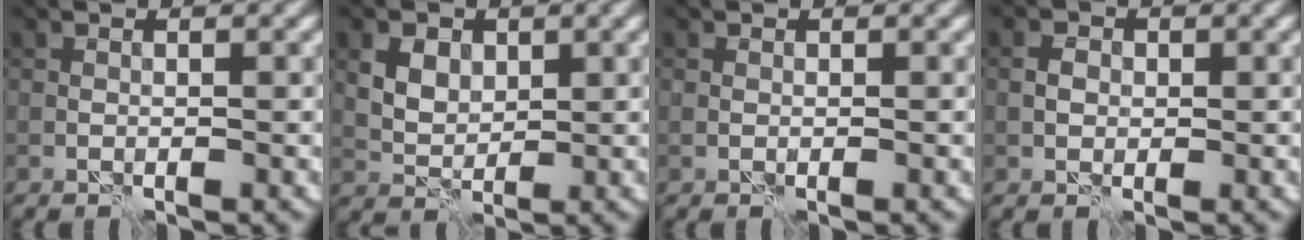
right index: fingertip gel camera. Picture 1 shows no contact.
{"total": 3.7, "force": [1.4, 2.7, 2.1], "torque": [-0.044, 0.006, 0.025]}
{"total": 0.0}
{"total": 1.3, "force": [0.0, 1.2, 0.6], "torque": [-0.011, 0.004, -0.003]}